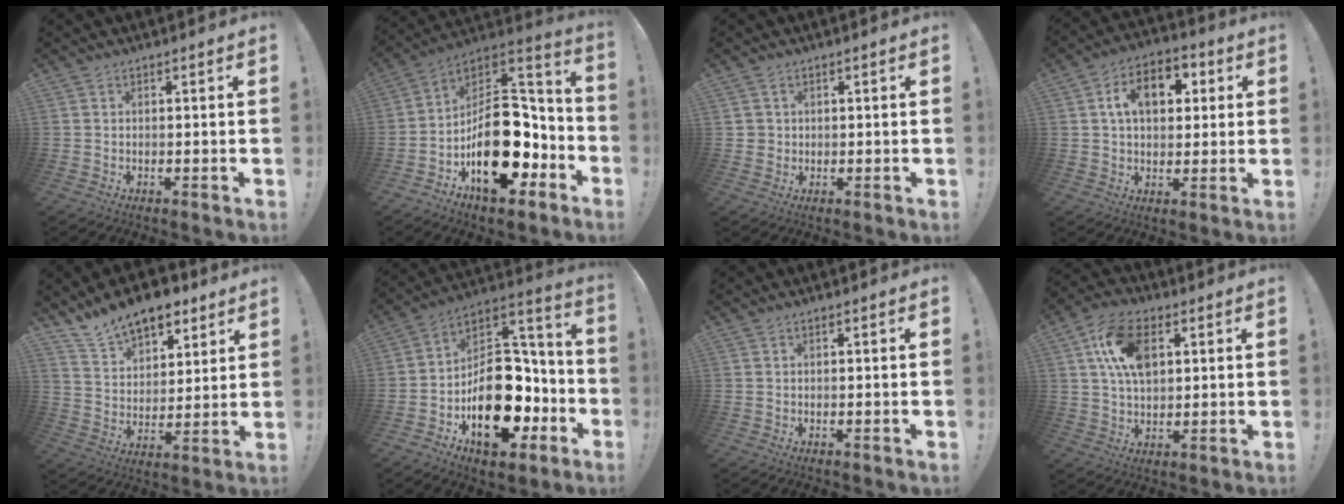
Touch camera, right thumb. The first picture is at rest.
{"total": 24.1, "force": [-6.7, 14.4, 18.1], "torque": [-0.255, 0.040, -0.093]}
{"total": 2.3, "force": [0.8, 2.1, 0.4], "torque": [-0.001, -0.003, 0.015]}
{"total": 12.0, "force": [3.1, 7.9, 8.5], "torque": [-0.129, 0.013, 0.054]}
{"total": 13.7, "force": [10.7, 6.7, 5.1], "torque": [-0.099, -0.071, 0.200]}
{"total": 24.3, "force": [-8.5, 15.6, 16.6], "torque": [-0.228, 0.049, -0.118]}
{"total": 0.0}
{"total": 14.0, "force": [4.6, 8.6, 10.1], "torque": [-0.183, 0.004, 0.085]}